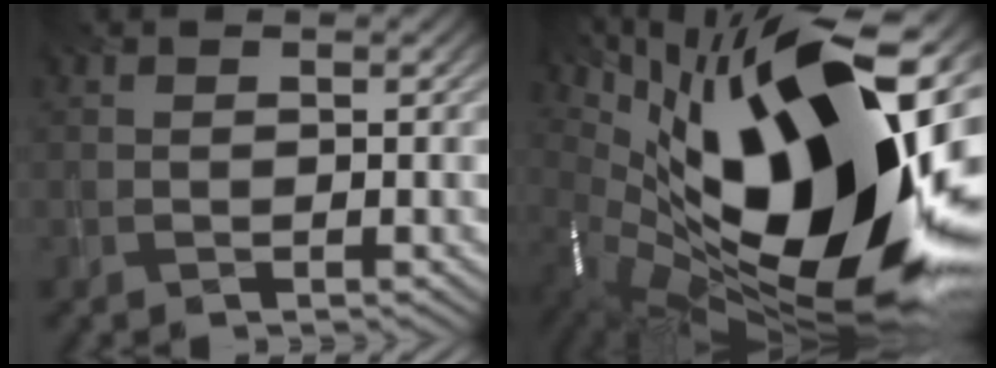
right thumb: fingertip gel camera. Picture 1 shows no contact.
{"total": 21.3, "force": [3.3, 10.0, 18.4], "torque": [-0.340, -0.005, 0.047]}